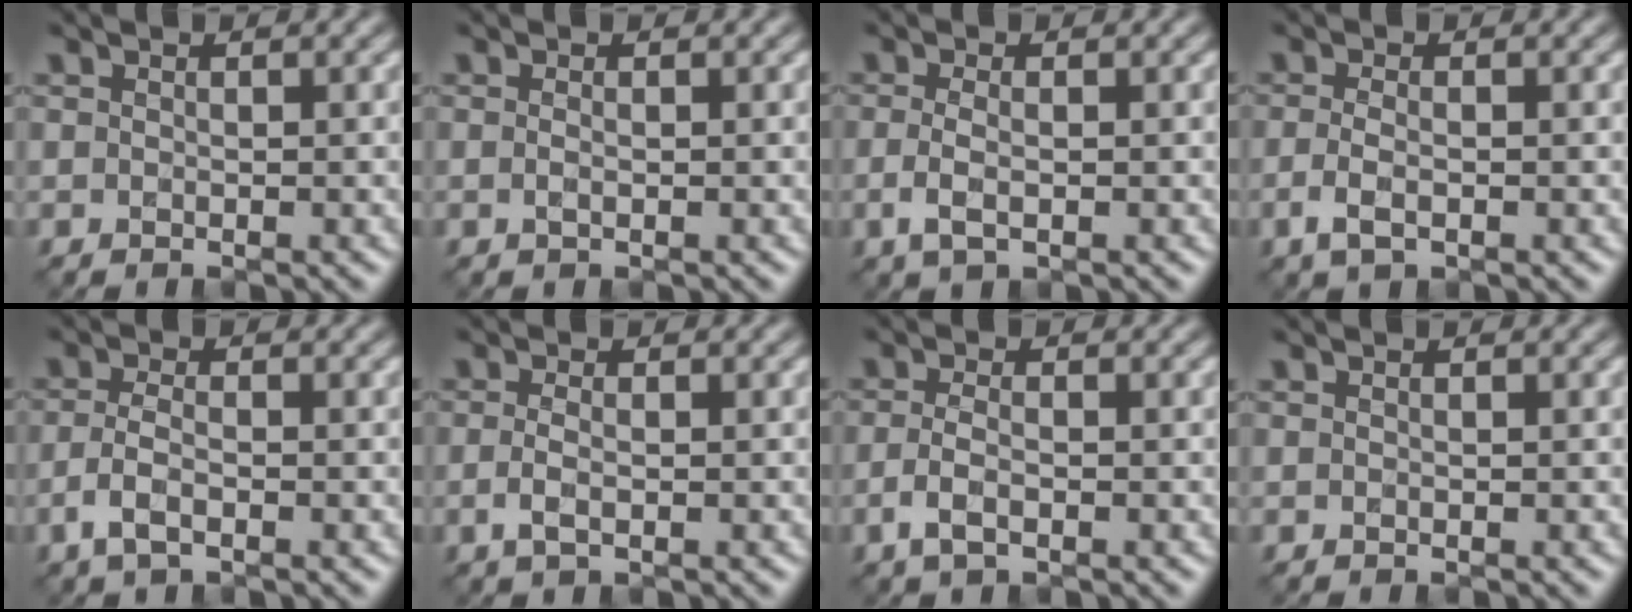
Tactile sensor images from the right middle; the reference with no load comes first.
{"total": 0.7, "force": [-0.1, 0.2, 0.6], "torque": [-0.014, -0.003, -0.002]}
{"total": 2.2, "force": [-0.5, 1.0, 1.9], "torque": [-0.044, -0.007, -0.013]}
{"total": 2.2, "force": [-0.8, 1.0, 1.8], "torque": [-0.043, -0.007, -0.018]}
{"total": 2.6, "force": [-1.1, 1.1, 2.1], "torque": [-0.051, -0.002, -0.027]}
{"total": 1.7, "force": [-0.4, 0.7, 1.5], "torque": [-0.034, -0.005, -0.011]}
{"total": 2.2, "force": [-0.8, 1.0, 1.8], "torque": [-0.042, -0.004, -0.020]}
{"total": 0.0}